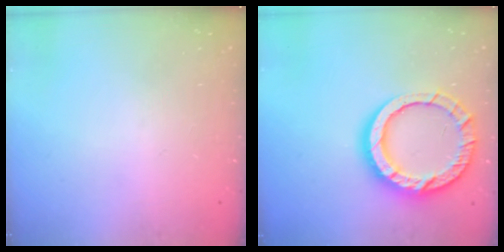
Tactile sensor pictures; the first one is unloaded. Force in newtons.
{"total": 16.3, "press": 16.2, "slide": 1.5}